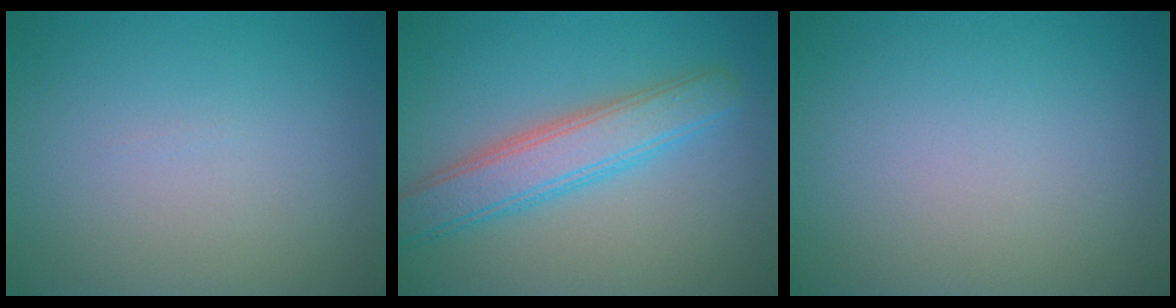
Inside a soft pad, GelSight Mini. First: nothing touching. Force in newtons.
{"total": 4.8, "press": 4.8, "slide": 0.1}
{"total": 0.0}